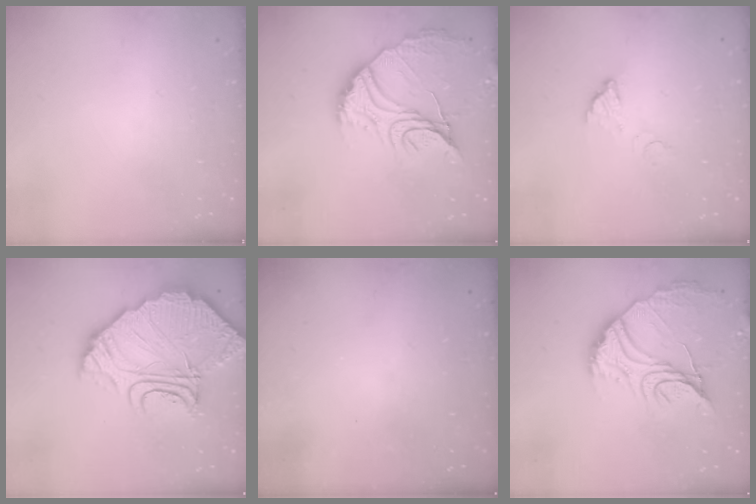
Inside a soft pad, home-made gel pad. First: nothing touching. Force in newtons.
{"total": 16.8, "press": 16.7, "slide": 1.3}
{"total": 3.5, "press": 3.5, "slide": 0.3}
{"total": 21.3, "press": 21.2, "slide": 2.0}
{"total": 3.3, "press": 3.3, "slide": 0.1}
{"total": 16.8, "press": 16.7, "slide": 1.3}